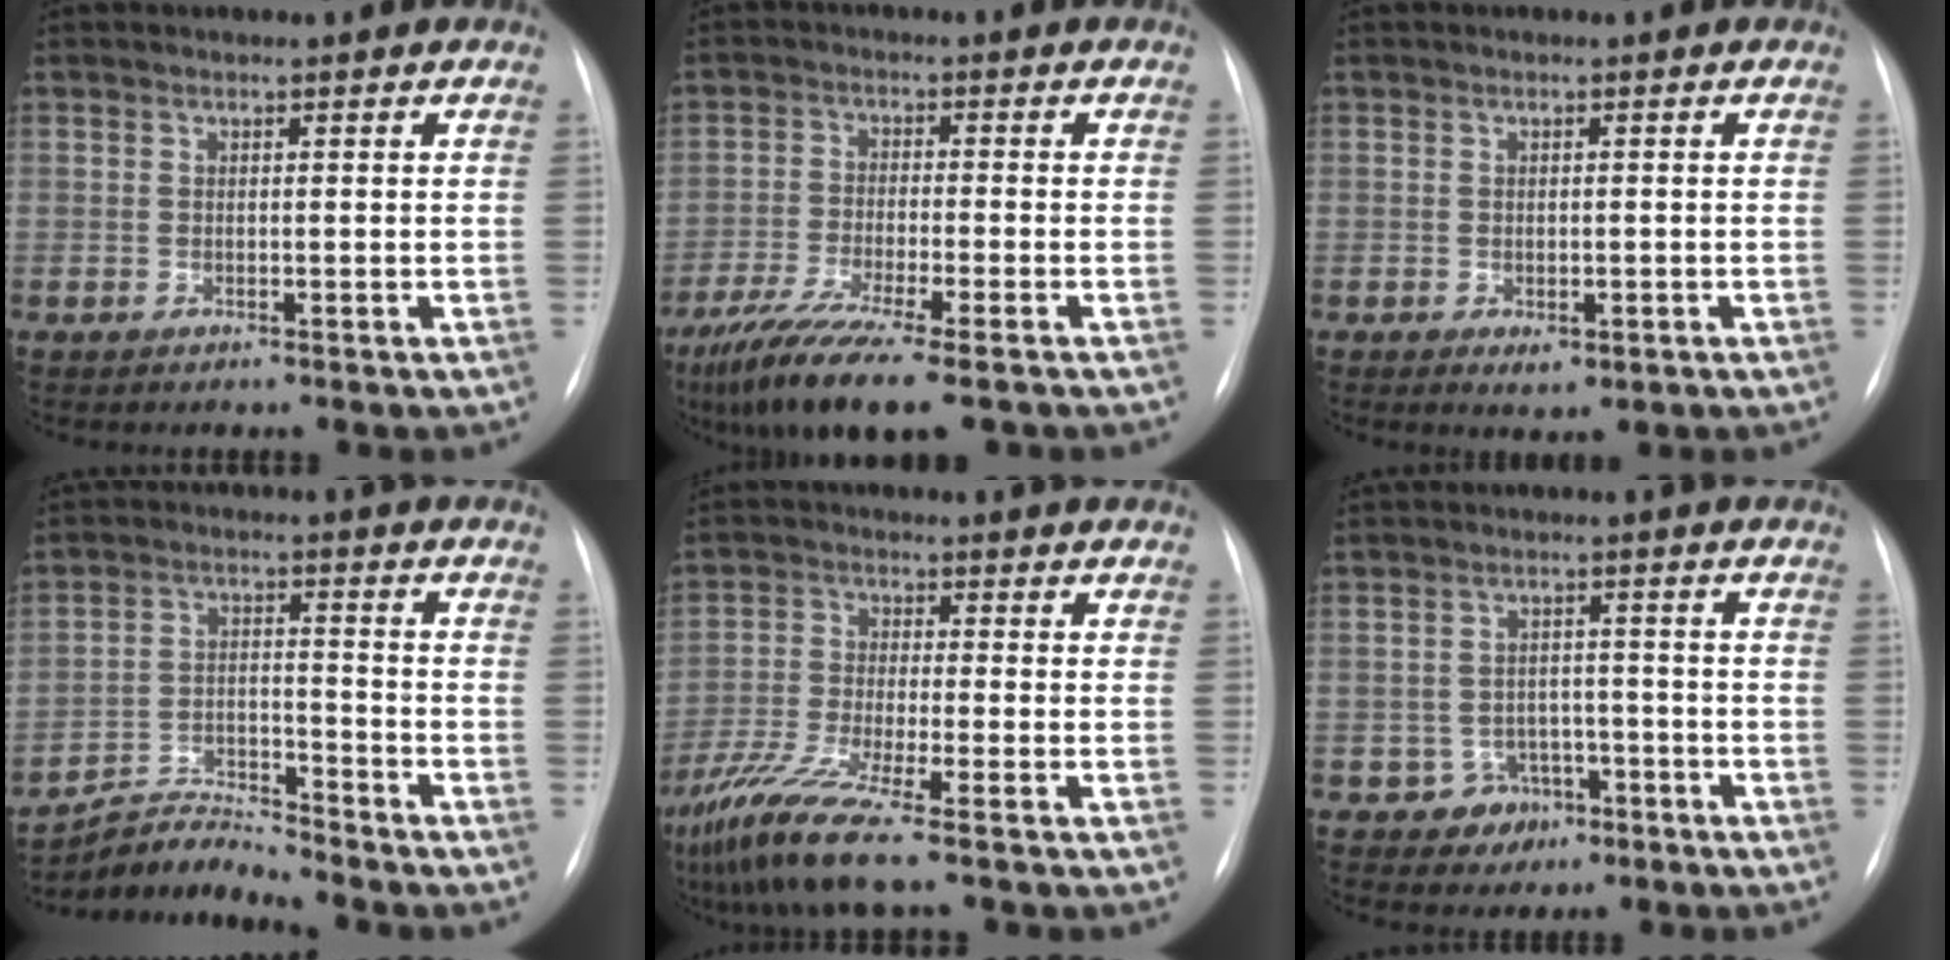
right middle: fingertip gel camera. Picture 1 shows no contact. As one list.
[{"total": 11.9, "force": [-8.4, 1.1, 8.4], "torque": [-0.149, -0.031, -0.140]}, {"total": 2.2, "force": [-0.7, 1.0, 1.8], "torque": [-0.021, -0.003, -0.001]}, {"total": 6.6, "force": [-6.4, -1.2, -0.9], "torque": [0.002, 0.004, -0.115]}, {"total": 8.9, "force": [-6.0, -0.6, 6.5], "torque": [-0.140, -0.034, -0.120]}, {"total": 4.1, "force": [-2.1, 3.5, 0.4], "torque": [0.006, 0.015, -0.025]}]